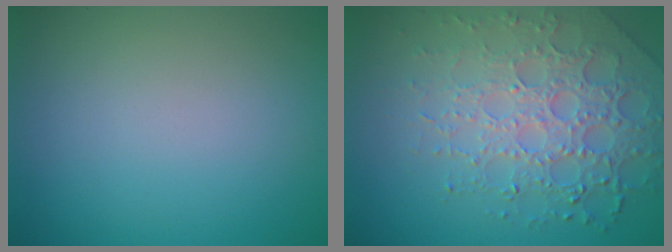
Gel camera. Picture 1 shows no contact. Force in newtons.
{"total": 6.9, "press": 5.0, "slide": 4.7}